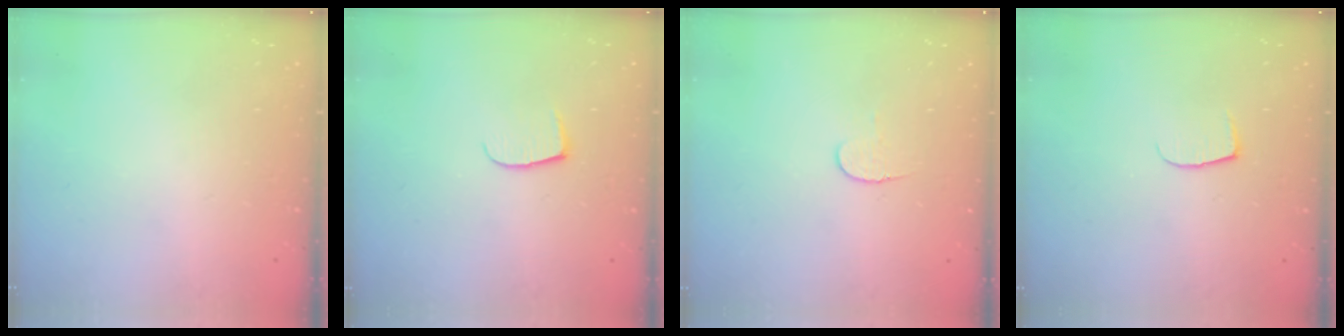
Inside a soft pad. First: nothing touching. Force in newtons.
{"total": 6.2, "press": 6.1, "slide": 0.6}
{"total": 4.1, "press": 4.1, "slide": 0.4}
{"total": 5.3, "press": 5.2, "slide": 0.4}